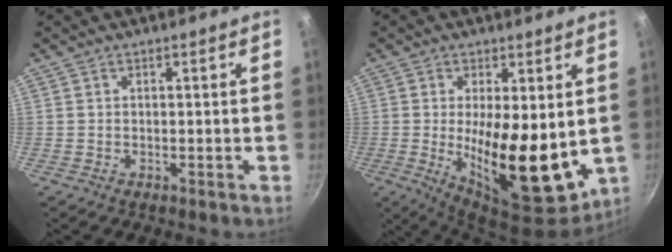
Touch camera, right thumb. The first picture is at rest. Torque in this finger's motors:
{"motor_torque": [2.33, 2.68, 2.19, -0.53, 0.23]}